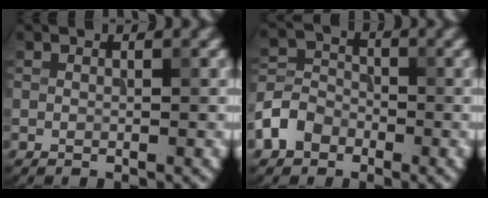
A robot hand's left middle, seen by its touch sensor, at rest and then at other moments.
{"total": 3.9, "force": [-2.1, 3.0, 1.3], "torque": [-0.029, 0.006, -0.050]}